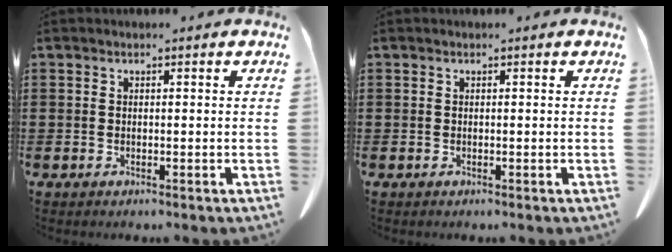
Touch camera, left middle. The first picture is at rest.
{"total": 0.0}